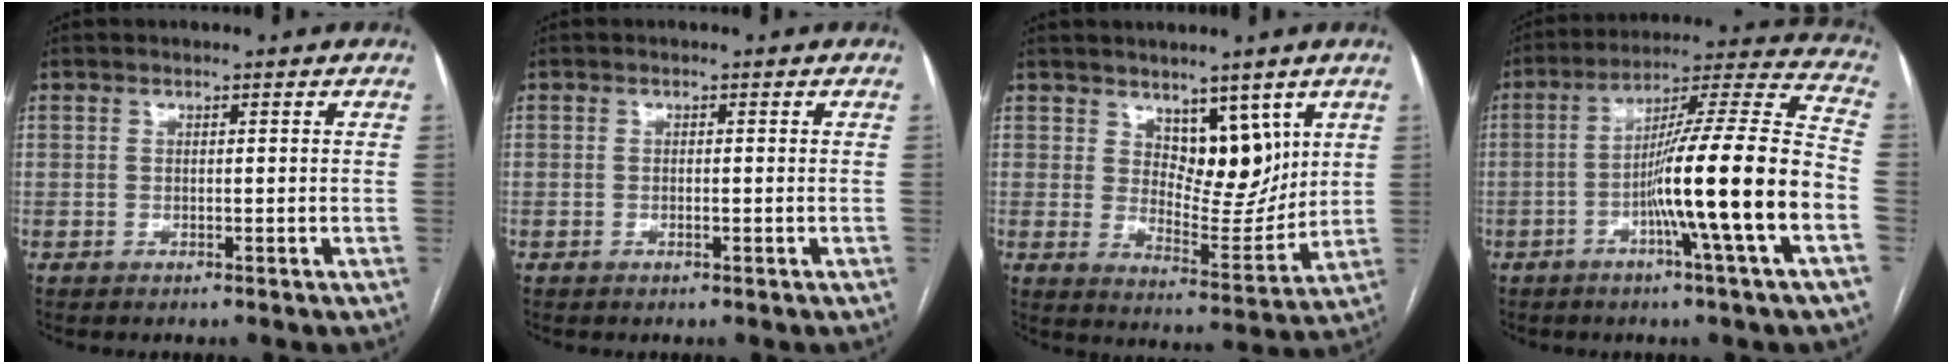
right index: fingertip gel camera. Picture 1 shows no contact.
{"total": 0.7, "force": [-0.2, 0.2, 0.7], "torque": [-0.014, -0.001, -0.003]}
{"total": 8.7, "force": [4.5, 4.4, 5.9], "torque": [-0.083, -0.006, 0.085]}
{"total": 18.4, "force": [-5.4, -1.4, 17.5], "torque": [-0.281, 0.004, -0.097]}